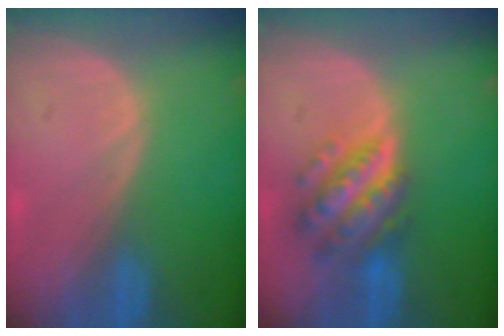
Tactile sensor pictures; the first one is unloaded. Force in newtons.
{"total": 7.7, "press": 7.7, "slide": 0.4}